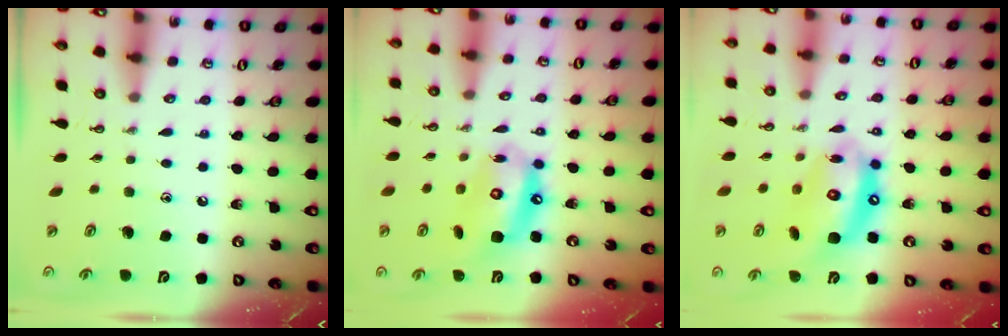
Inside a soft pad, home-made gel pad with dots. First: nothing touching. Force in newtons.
{"total": 13.6, "press": 13.6, "slide": 1.4}
{"total": 14.0, "press": 13.9, "slide": 1.4}